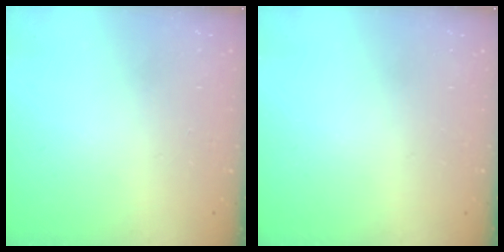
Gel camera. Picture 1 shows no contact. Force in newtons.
{"total": 0.0}